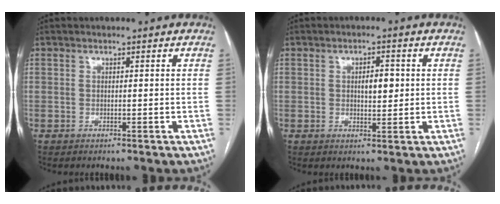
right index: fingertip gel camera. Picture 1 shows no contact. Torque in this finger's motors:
{"motor_torque": [0.79, 0.14, 0.27, 0.02]}